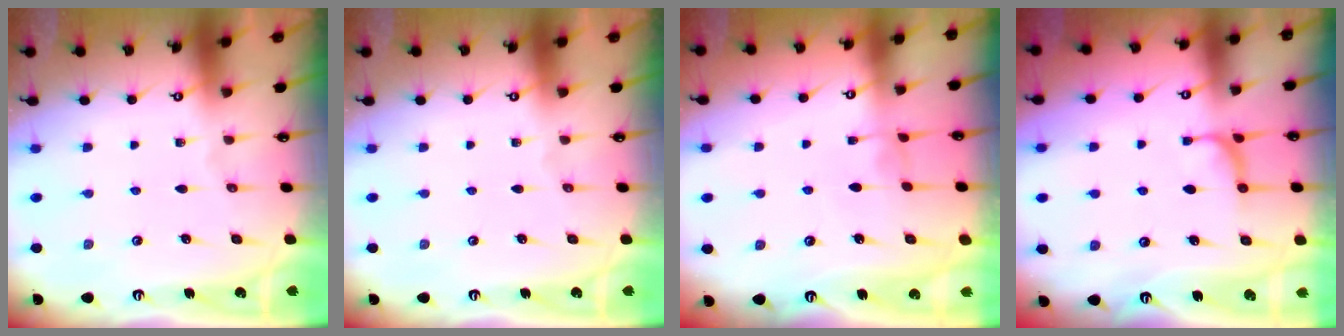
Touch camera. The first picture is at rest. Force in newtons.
{"total": 0.0}
{"total": 1.4, "press": 1.3, "slide": 0.4}
{"total": 1.0, "press": 0.9, "slide": 0.5}